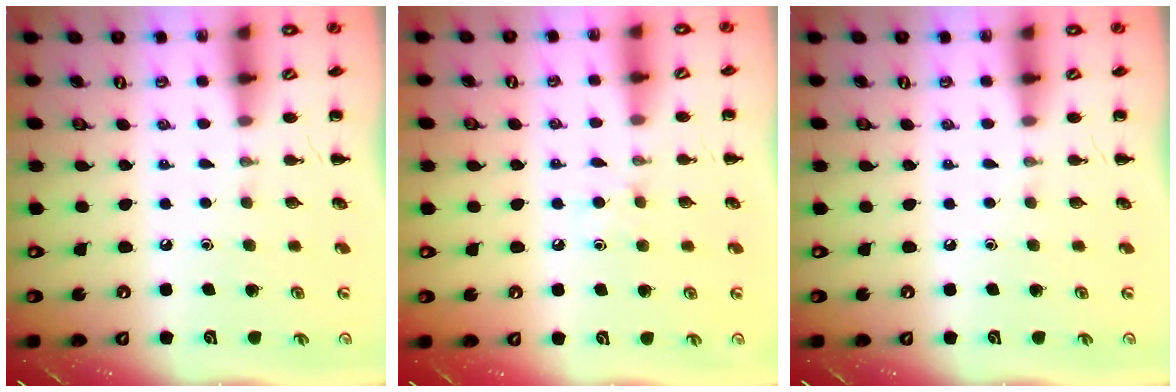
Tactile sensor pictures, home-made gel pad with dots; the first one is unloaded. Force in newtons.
{"total": 4.7, "press": 4.4, "slide": 1.5}
{"total": 0.0}